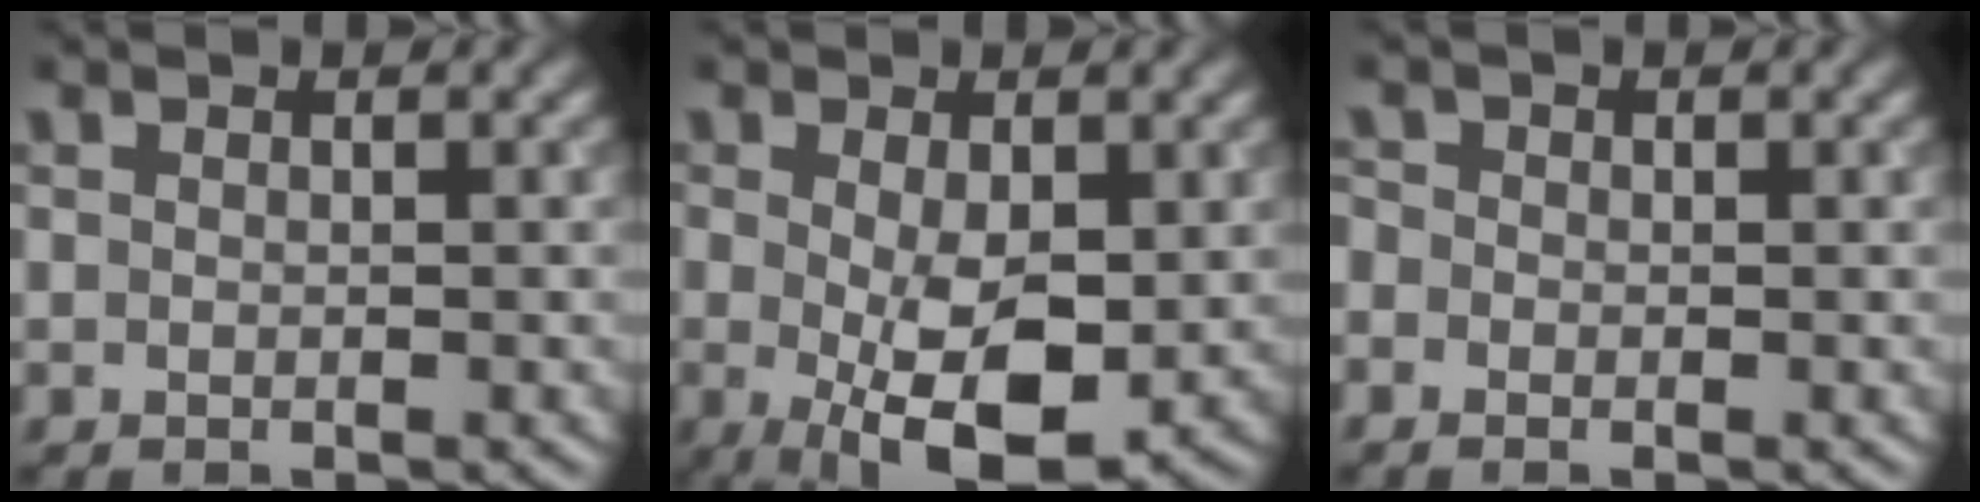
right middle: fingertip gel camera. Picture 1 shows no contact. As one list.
[{"total": 6.8, "force": [-0.6, 2.9, 6.1], "torque": [-0.112, -0.015, -0.002]}, {"total": 0.6, "force": [-0.4, 0.5, 0.1], "torque": [0.002, -0.003, -0.010]}]